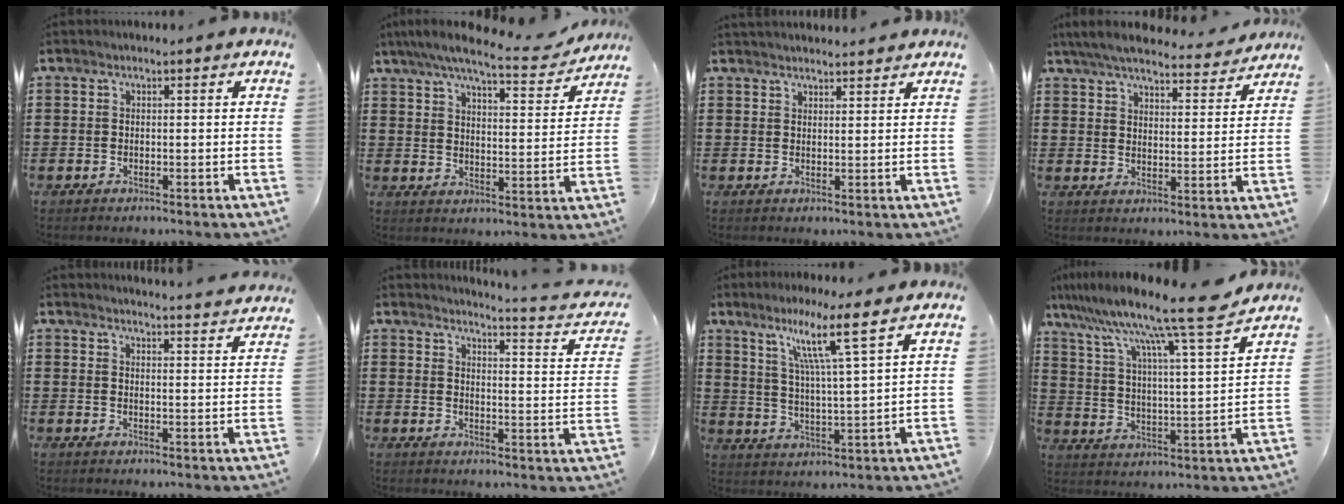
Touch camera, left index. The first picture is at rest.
{"total": 8.1, "force": [6.9, 0.6, 4.2], "torque": [-0.099, -0.036, 0.117]}
{"total": 1.9, "force": [1.9, 0.1, 0.0], "torque": [-0.005, -0.001, 0.037]}
{"total": 6.2, "force": [5.8, 0.7, 2.1], "torque": [-0.065, -0.026, 0.102]}
{"total": 3.5, "force": [3.3, -0.9, 0.1], "torque": [-0.005, -0.029, 0.056]}
{"total": 3.1, "force": [2.8, -0.6, 1.4], "torque": [-0.036, -0.034, 0.035]}
{"total": 9.6, "force": [6.3, -0.5, 7.2], "torque": [-0.141, -0.023, 0.099]}
{"total": 11.7, "force": [10.0, -1.2, 5.9], "torque": [-0.144, -0.075, 0.157]}